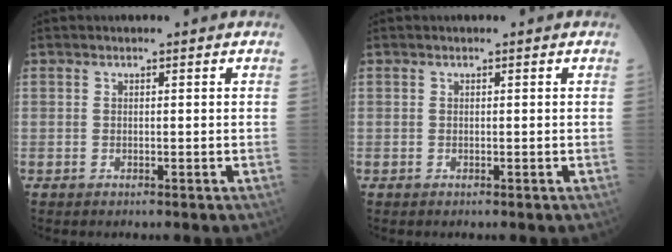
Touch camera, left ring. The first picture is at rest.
{"total": 0.0}